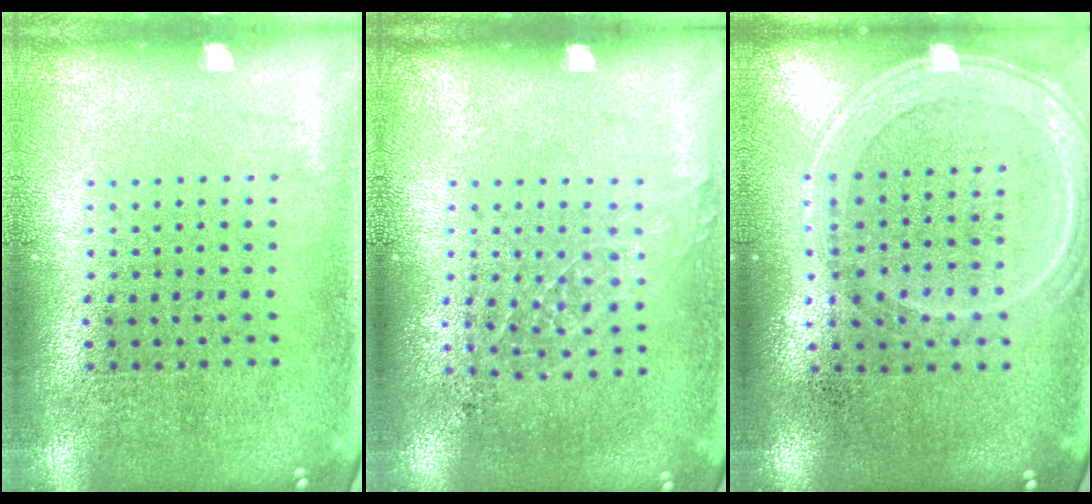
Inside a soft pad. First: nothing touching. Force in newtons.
{"total": 0.9, "press": 0.8, "slide": 0.2}
{"total": 1.2, "press": 1.2, "slide": 0.4}